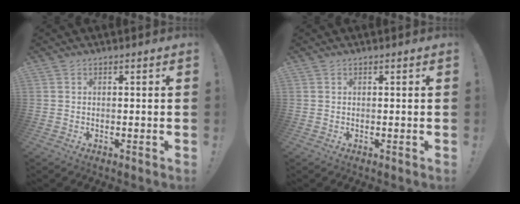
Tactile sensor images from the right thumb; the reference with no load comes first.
{"total": 0.0}